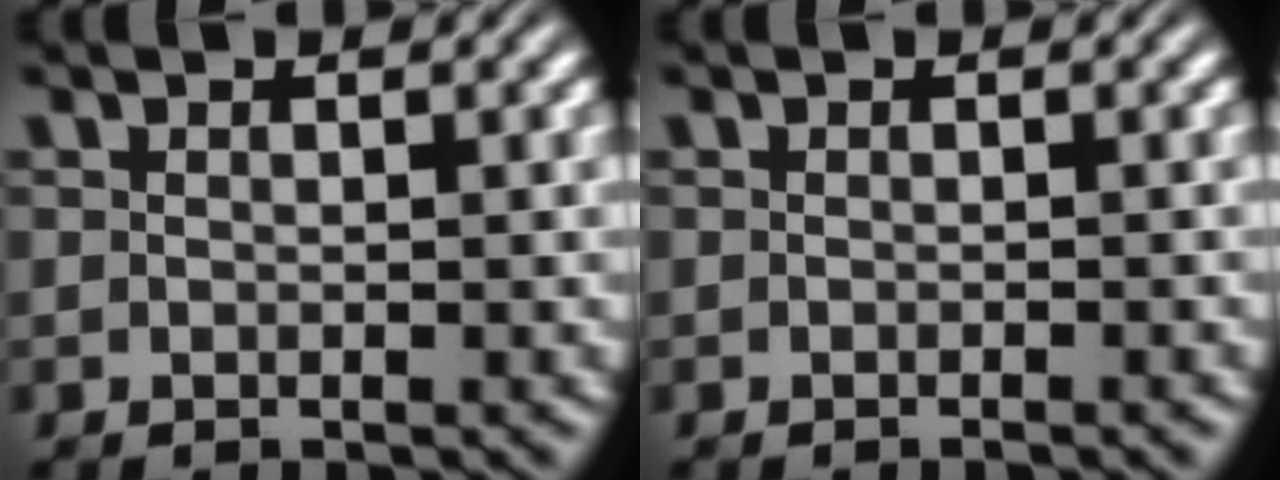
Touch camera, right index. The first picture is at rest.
{"total": 0.7, "force": [-0.6, -0.2, 0.1], "torque": [0.000, 0.002, -0.011]}